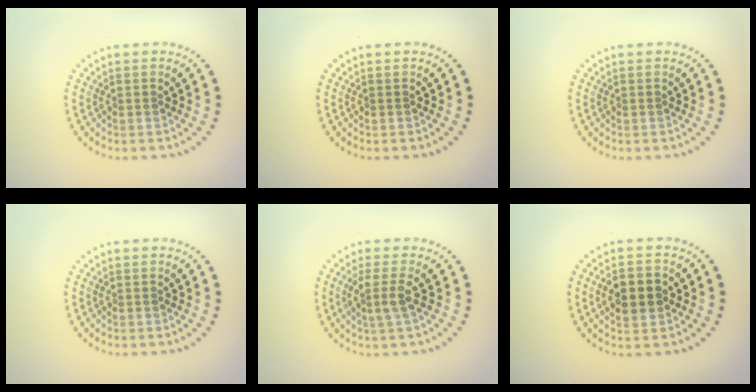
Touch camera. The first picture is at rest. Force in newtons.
{"total": 0.0}
{"total": 0.0}
{"total": 0.0}
{"total": 2.2, "press": 1.9, "slide": 1.2}
{"total": 4.2, "press": 4.2, "slide": 0.3}